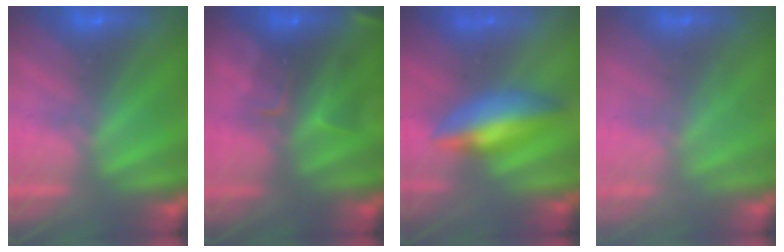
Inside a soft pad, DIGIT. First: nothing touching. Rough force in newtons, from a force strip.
{"total": 9.6}
{"total": 8.1}
{"total": 2.3}